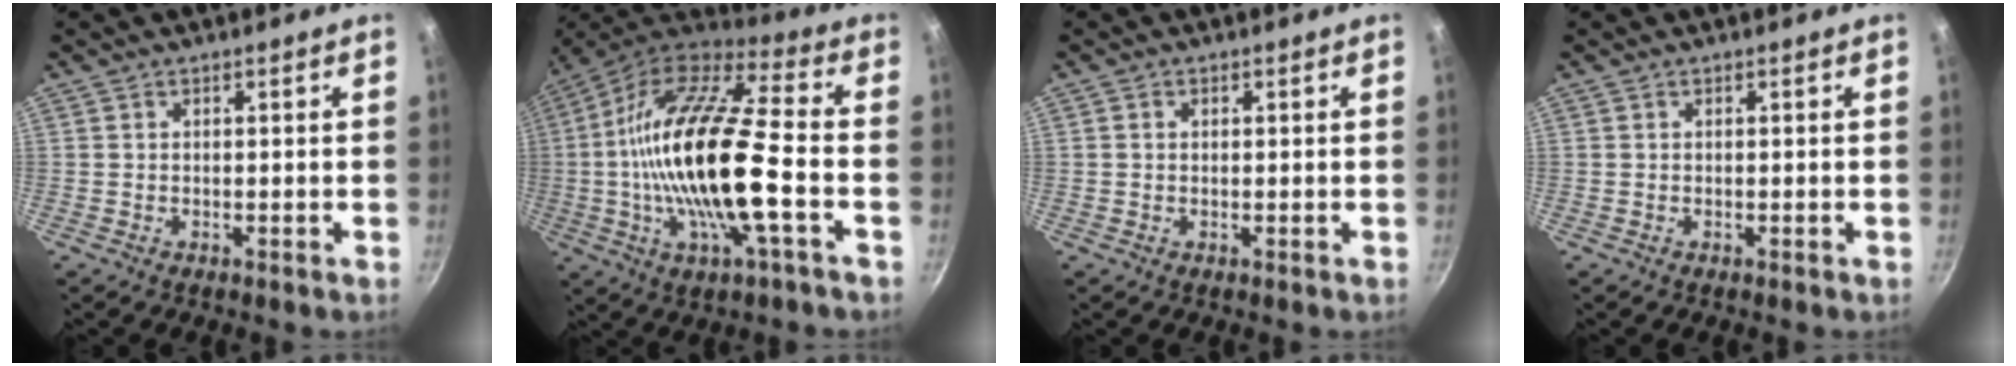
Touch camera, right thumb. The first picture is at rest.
{"total": 24.3, "force": [-3.3, 7.2, 23.0], "torque": [-0.432, 0.023, -0.073]}
{"total": 0.9, "force": [0.2, 0.7, 0.4], "torque": [-0.006, 0.005, 0.002]}
{"total": 0.0}